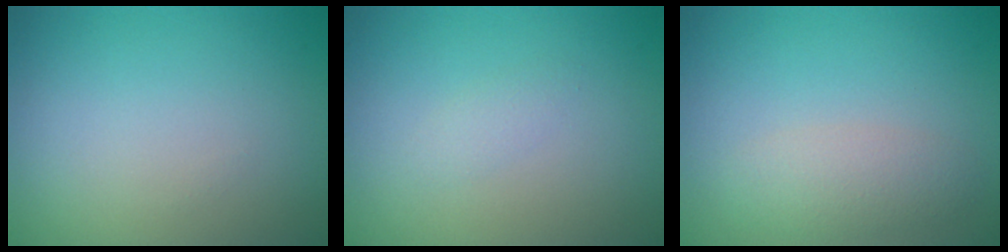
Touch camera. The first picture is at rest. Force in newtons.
{"total": 0.8, "press": 0.8, "slide": 0.1}
{"total": 2.4, "press": 2.4, "slide": 0.0}